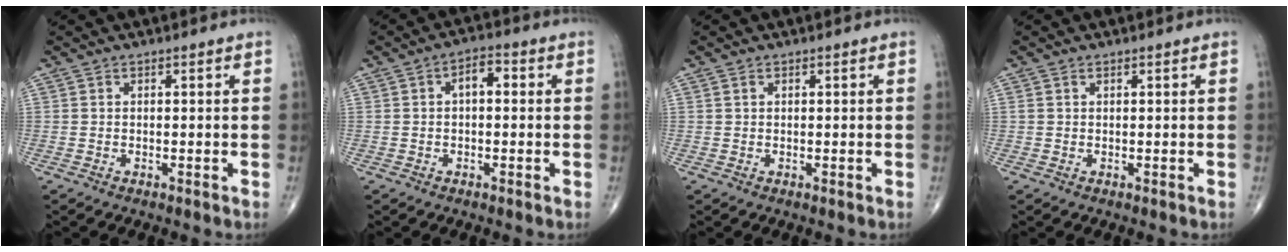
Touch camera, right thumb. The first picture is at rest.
{"total": 4.0, "force": [0.4, 2.1, 3.4], "torque": [-0.048, 0.015, 0.001]}
{"total": 0.6, "force": [0.3, 0.4, 0.3], "torque": [-0.006, 0.002, 0.006]}
{"total": 0.5, "force": [0.3, 0.2, 0.4], "torque": [-0.012, 0.008, 0.008]}